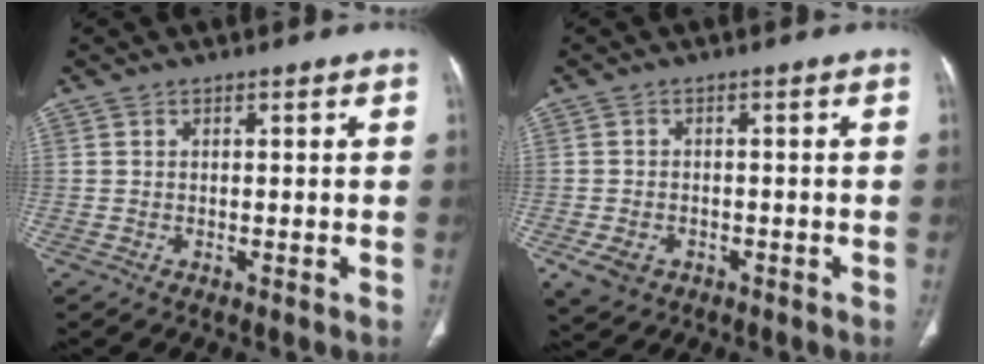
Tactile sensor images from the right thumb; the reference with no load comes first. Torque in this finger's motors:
{"motor_torque": [0.79, 0.59, 0.00, -0.34, 0.02]}